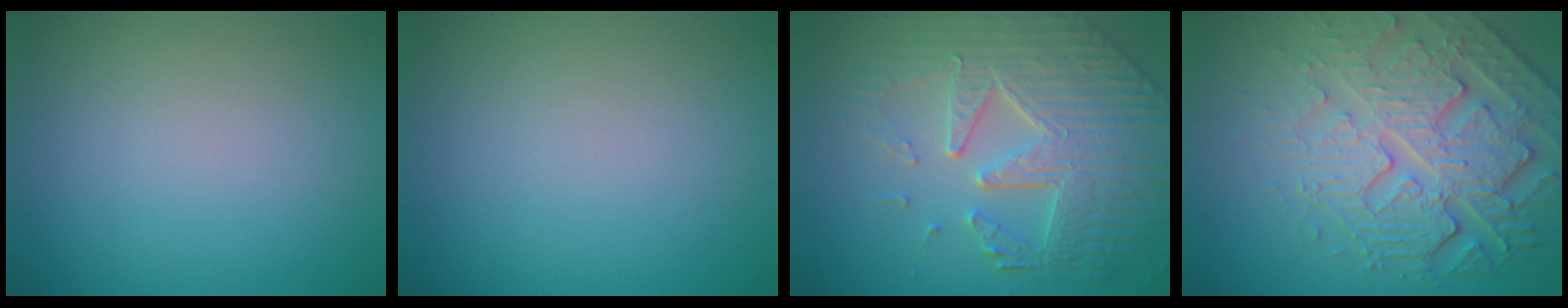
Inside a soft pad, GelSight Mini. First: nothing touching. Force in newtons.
{"total": 0.0}
{"total": 7.4, "press": 5.8, "slide": 4.6}
{"total": 7.1, "press": 5.6, "slide": 4.4}